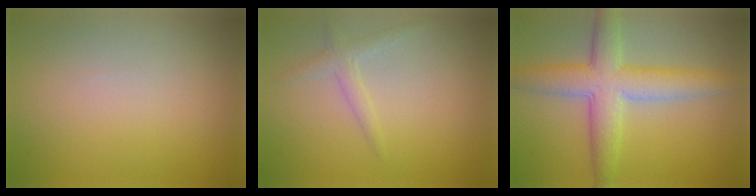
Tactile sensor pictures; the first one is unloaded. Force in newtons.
{"total": 1.4, "press": 1.4, "slide": 0.0}
{"total": 6.4, "press": 6.4, "slide": 0.1}